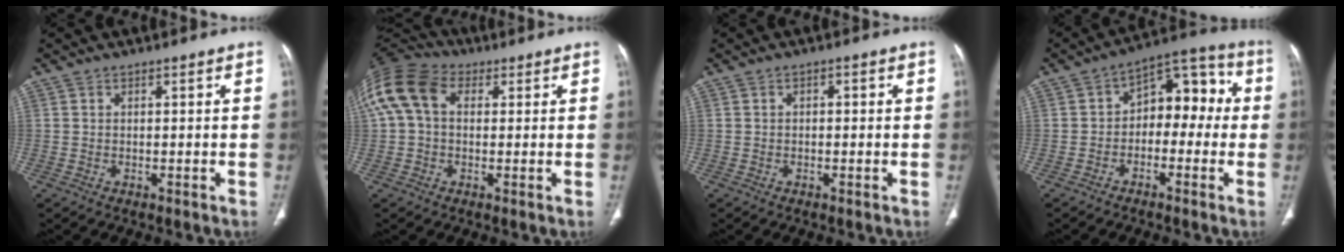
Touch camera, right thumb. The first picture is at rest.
{"total": 13.4, "force": [2.9, 9.5, 9.0], "torque": [-0.196, 0.042, 0.046]}
{"total": 1.0, "force": [0.1, 0.7, 0.8], "torque": [-0.008, 0.005, -0.002]}
{"total": 11.3, "force": [-0.5, 7.4, 8.5], "torque": [-0.071, 0.053, -0.024]}